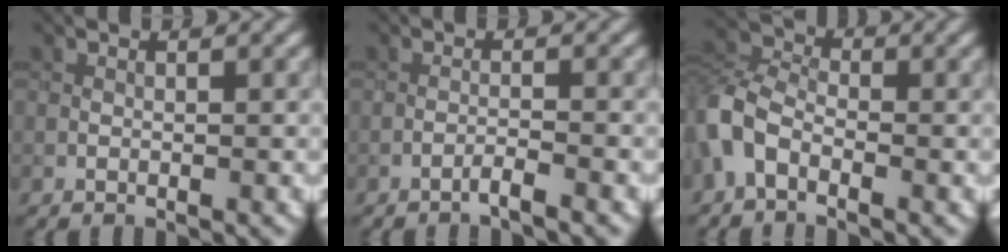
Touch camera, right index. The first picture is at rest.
{"total": 1.3, "force": [-1.0, 0.0, 0.8], "torque": [-0.011, 0.007, -0.025]}
{"total": 5.2, "force": [-2.2, 3.2, 3.4], "torque": [-0.082, 0.007, -0.063]}